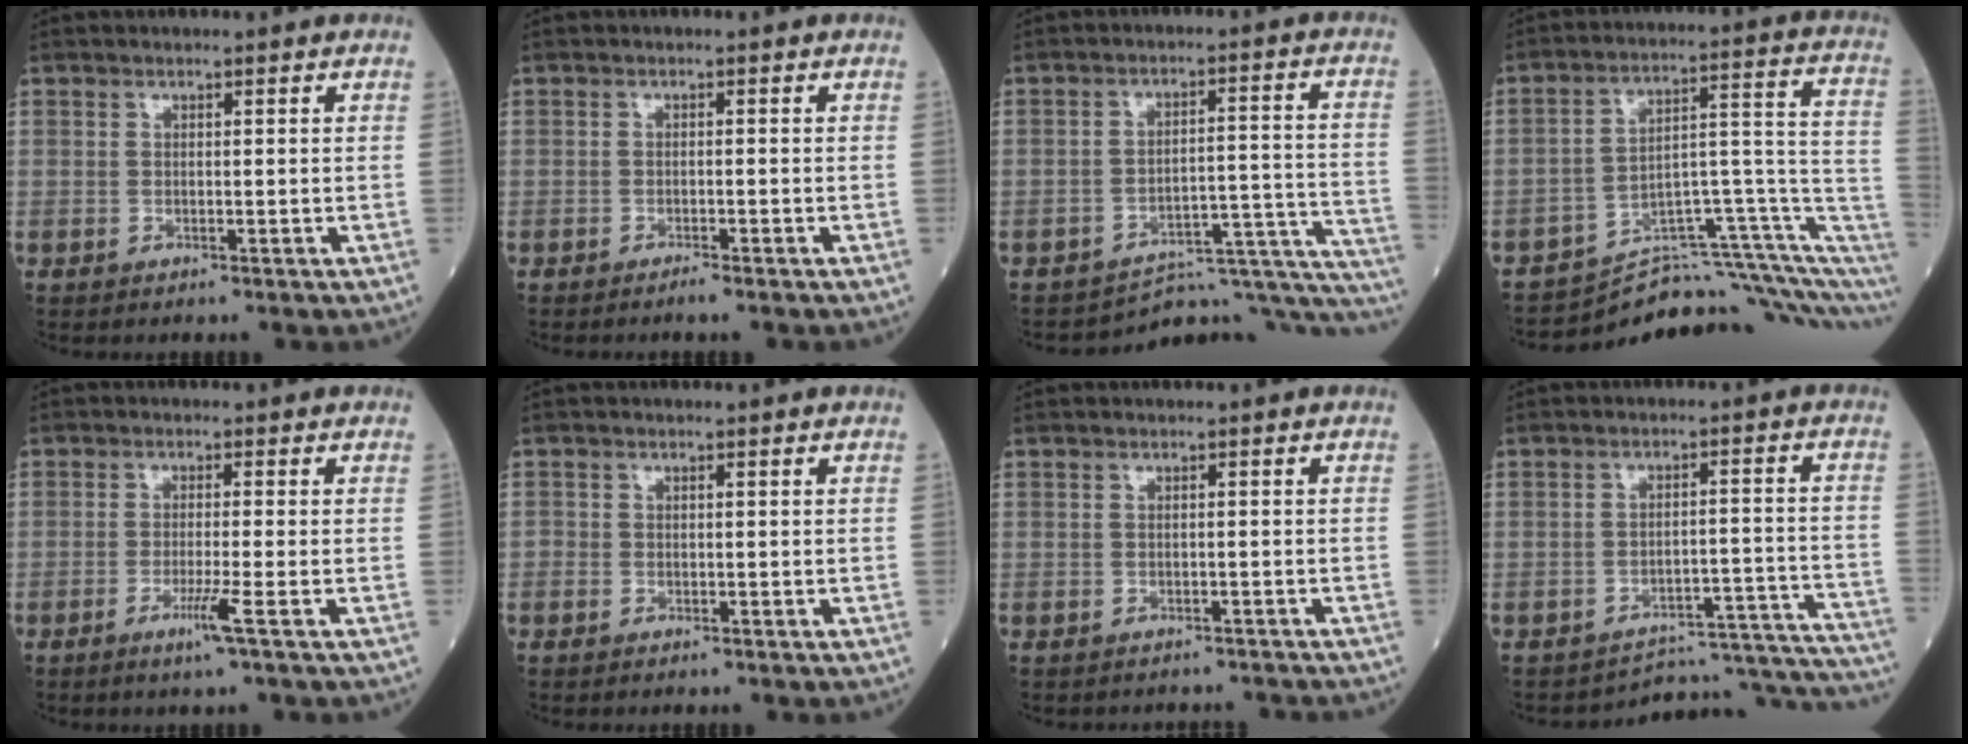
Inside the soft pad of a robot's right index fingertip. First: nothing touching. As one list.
[{"total": 1.1, "force": [-1.0, -0.2, 0.5], "torque": [-0.012, 0.000, -0.017]}, {"total": 17.4, "force": [-17.2, 1.1, 2.6], "torque": [0.032, 0.051, -0.217]}, {"total": 14.8, "force": [-12.4, 1.4, 7.9], "torque": [-0.074, 0.094, -0.175]}, {"total": 3.5, "force": [-1.7, -0.9, 3.0], "torque": [-0.060, -0.010, -0.036]}, {"total": 0.7, "force": [-0.3, 0.5, 0.3], "torque": [0.000, 0.002, -0.009]}, {"total": 4.0, "force": [-3.9, 1.0, 0.4], "torque": [0.000, 0.000, -0.044]}, {"total": 16.6, "force": [-16.5, 0.7, 0.7], "torque": [0.030, 0.041, -0.205]}]